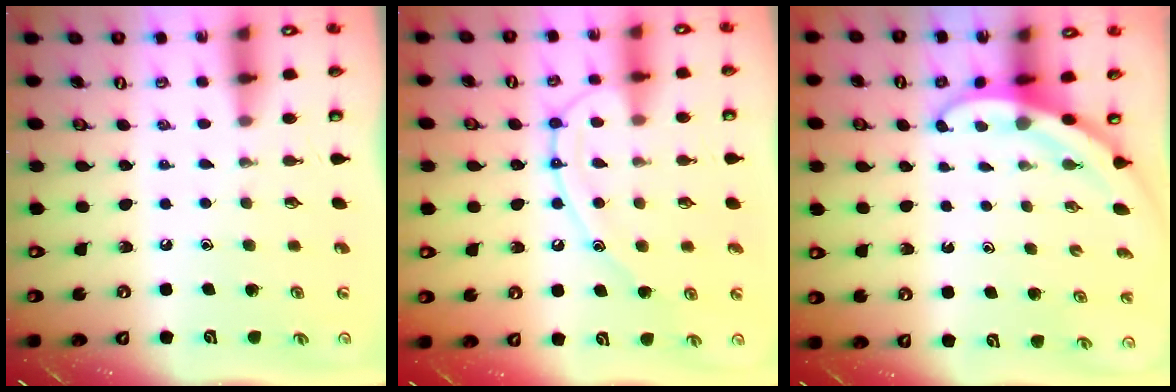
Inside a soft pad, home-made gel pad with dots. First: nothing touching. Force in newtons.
{"total": 13.7, "press": 13.6, "slide": 1.3}
{"total": 3.2, "press": 3.2, "slide": 0.1}